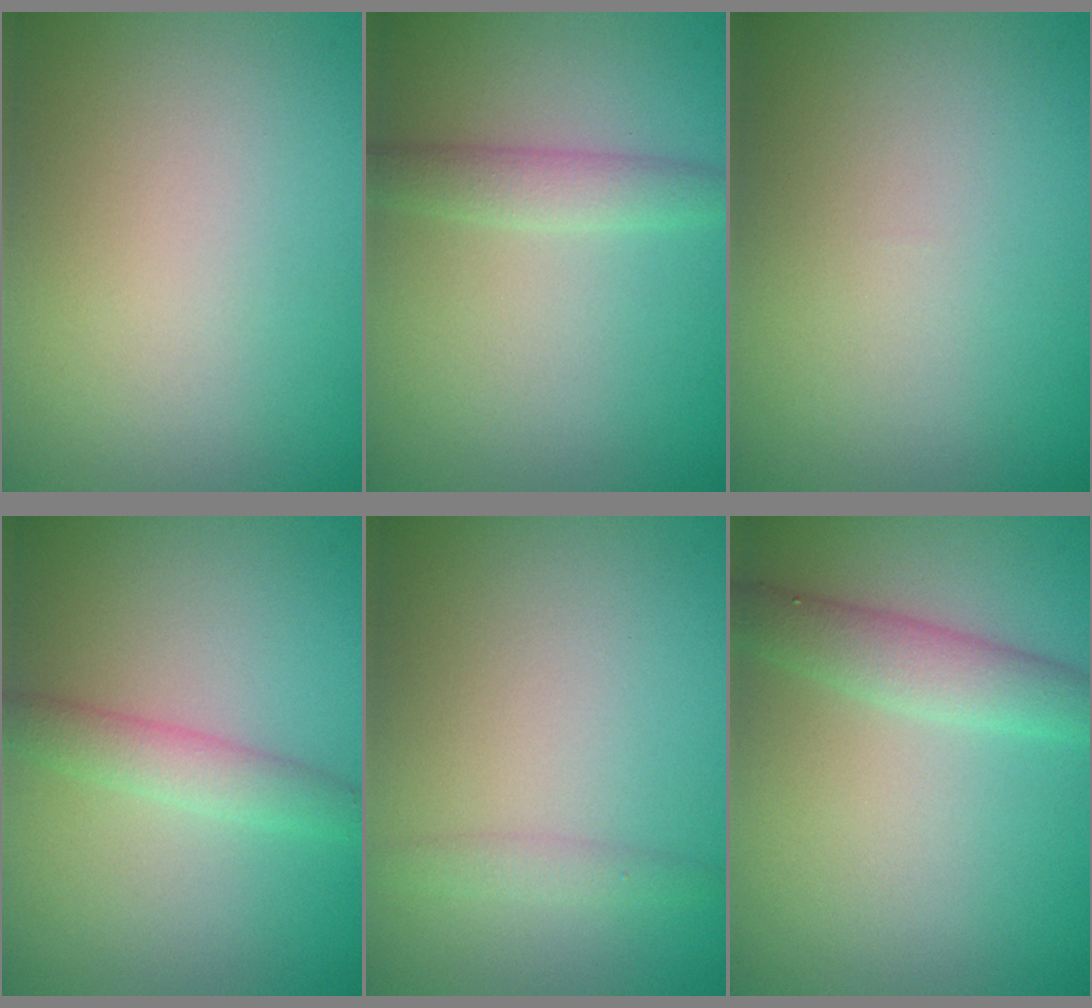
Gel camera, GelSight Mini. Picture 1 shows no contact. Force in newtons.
{"total": 2.1, "press": 2.1, "slide": 0.1}
{"total": 0.0}
{"total": 2.5, "press": 2.5, "slide": 0.1}
{"total": 1.1, "press": 1.0, "slide": 0.1}
{"total": 2.9, "press": 2.9, "slide": 0.1}